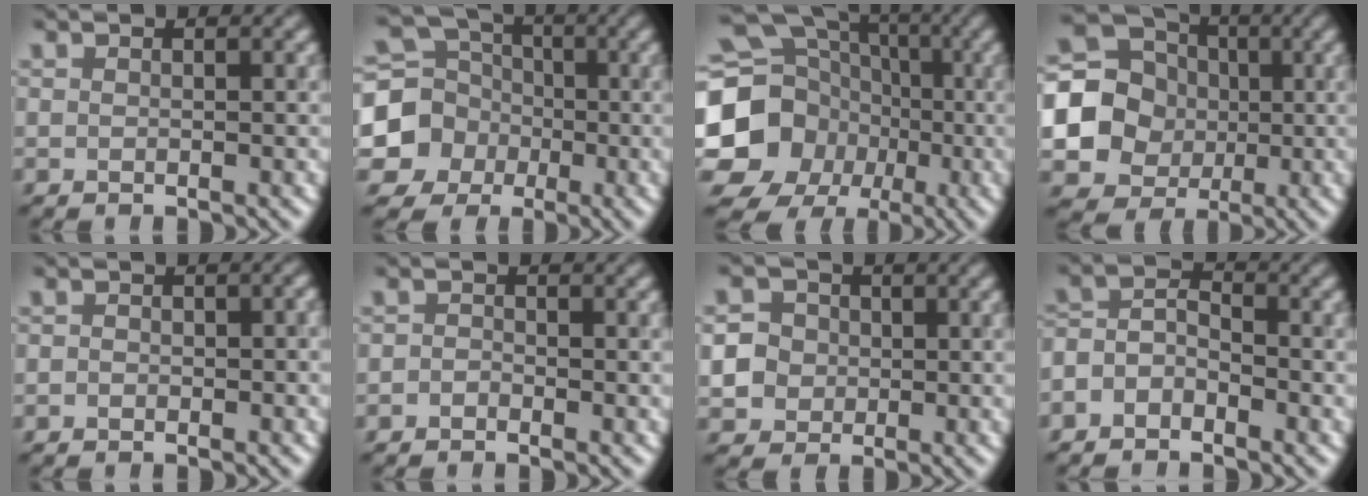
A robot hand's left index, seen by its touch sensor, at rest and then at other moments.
{"total": 7.6, "force": [-1.6, 7.0, 2.5], "torque": [-0.065, -0.008, -0.058]}
{"total": 20.4, "force": [-3.1, 18.6, 7.7], "torque": [-0.172, -0.006, -0.099]}
{"total": 11.6, "force": [-0.5, 10.9, 4.1], "torque": [-0.115, 0.012, -0.030]}
{"total": 2.1, "force": [-0.5, 1.4, 1.4], "torque": [-0.010, 0.002, -0.015]}
{"total": 1.0, "force": [-0.9, 0.4, 0.1], "torque": [-0.003, 0.000, -0.019]}
{"total": 6.7, "force": [-1.1, 6.4, 1.9], "torque": [-0.040, 0.009, -0.038]}
{"total": 2.7, "force": [-2.1, 1.3, 1.2], "torque": [-0.027, 0.006, -0.051]}